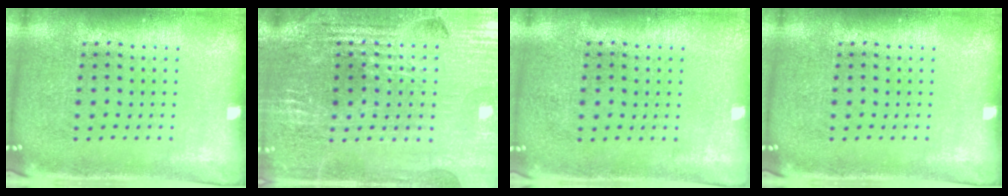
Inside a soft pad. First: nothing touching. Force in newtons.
{"total": 3.2, "press": 3.2, "slide": 0.4}
{"total": 0.0}
{"total": 0.0}